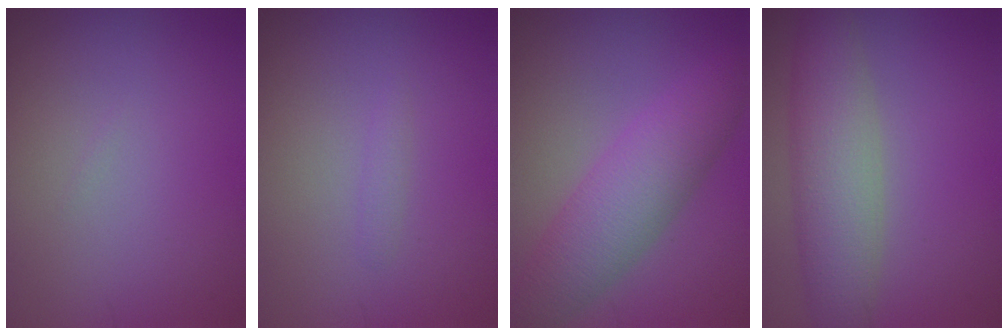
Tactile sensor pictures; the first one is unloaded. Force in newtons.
{"total": 0.6, "press": 0.6, "slide": 0.1}
{"total": 5.8, "press": 5.8, "slide": 0.1}
{"total": 5.3, "press": 5.3, "slide": 0.3}